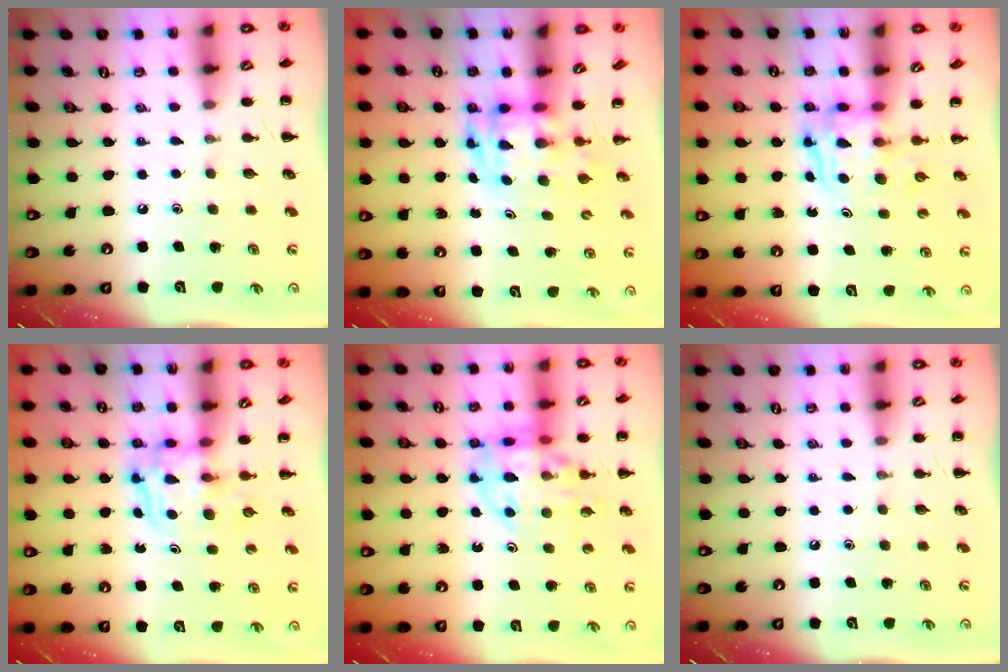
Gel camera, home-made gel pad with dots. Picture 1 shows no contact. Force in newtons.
{"total": 3.5, "press": 3.4, "slide": 0.7}
{"total": 3.6, "press": 3.6, "slide": 0.3}
{"total": 3.6, "press": 3.6, "slide": 0.2}
{"total": 14.7, "press": 14.3, "slide": 3.6}
{"total": 0.0}